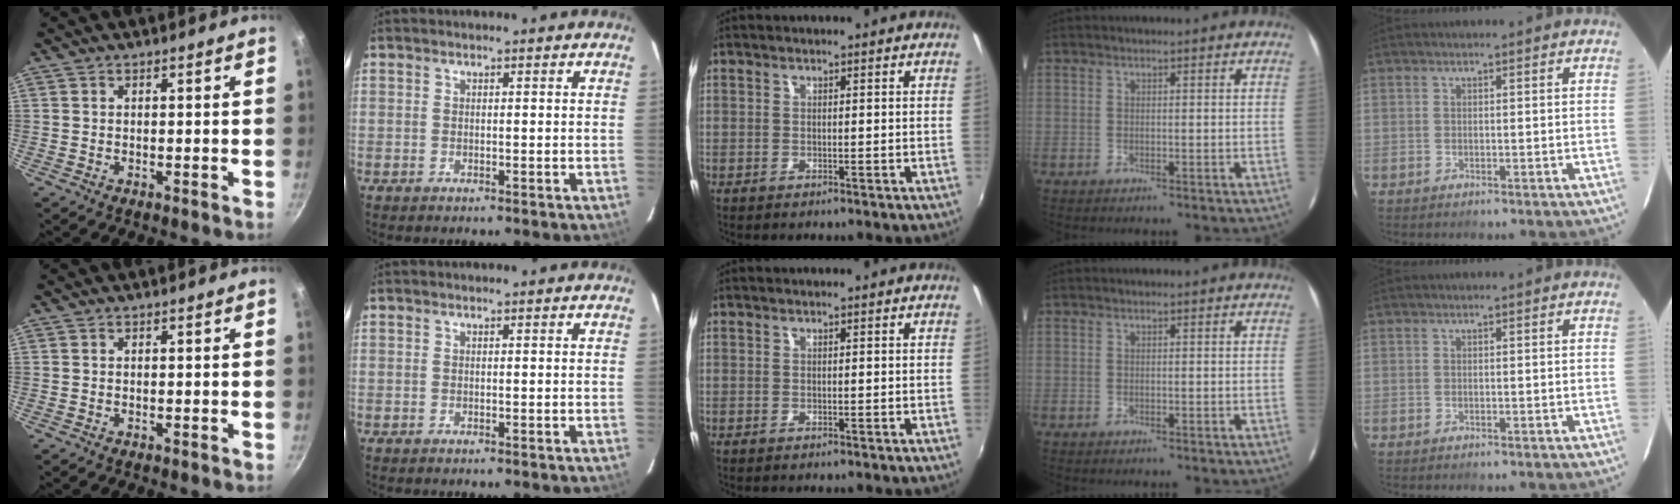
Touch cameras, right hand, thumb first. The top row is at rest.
{}